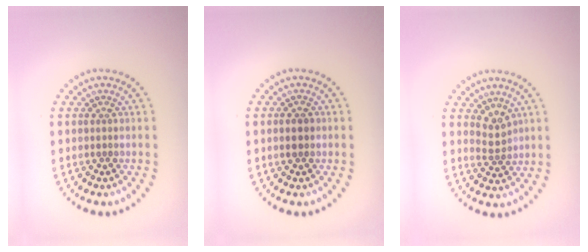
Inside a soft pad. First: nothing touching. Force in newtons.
{"total": 1.7, "press": 1.7, "slide": 0.1}
{"total": 1.9, "press": 1.4, "slide": 1.3}